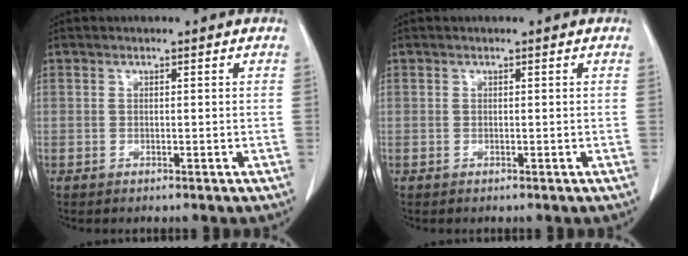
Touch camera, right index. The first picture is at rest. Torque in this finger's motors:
{"motor_torque": [-0.02, -0.02, 0.00, 0.00]}